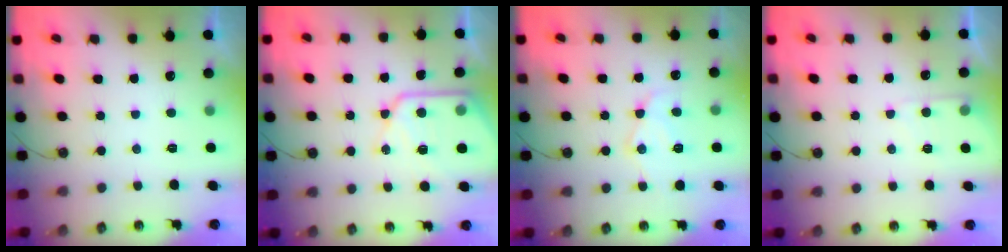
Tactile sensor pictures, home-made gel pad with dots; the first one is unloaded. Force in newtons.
{"total": 13.2, "press": 13.2, "slide": 1.3}
{"total": 12.9, "press": 12.9, "slide": 1.1}
{"total": 5.0, "press": 4.9, "slide": 0.7}